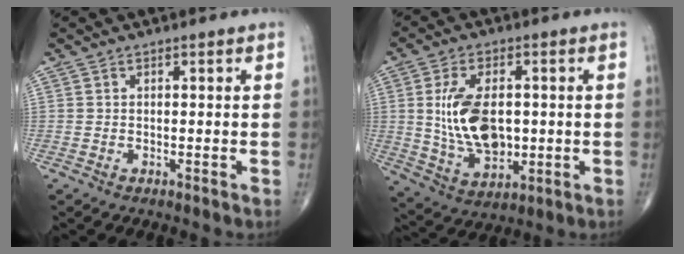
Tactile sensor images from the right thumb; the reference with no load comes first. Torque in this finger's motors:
{"motor_torque": [0.03, 0.40, 1.18, 0.17, 0.17]}